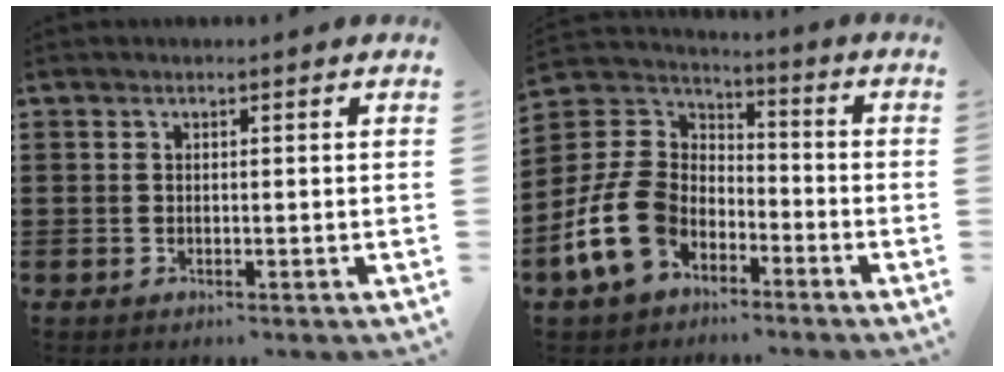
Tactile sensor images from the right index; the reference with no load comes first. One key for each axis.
{"total": 11.2, "fx": -5.3, "fy": 8.0, "fz": 5.8, "tx": -0.174, "ty": 0.015, "tz": -0.109}